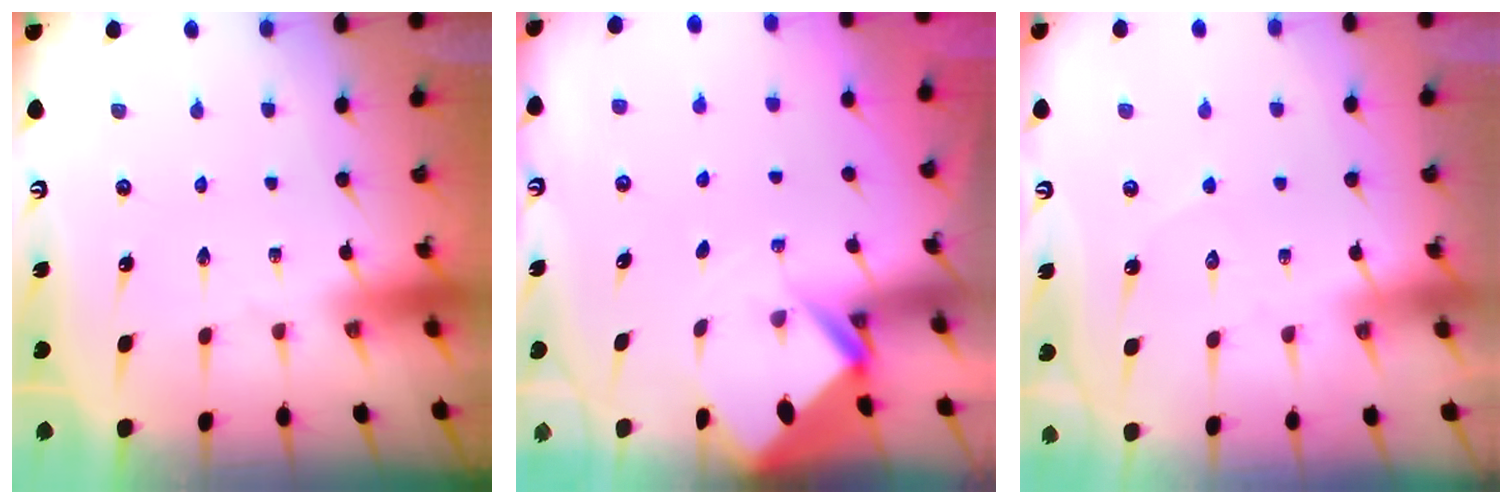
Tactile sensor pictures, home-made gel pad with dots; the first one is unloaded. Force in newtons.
{"total": 2.4, "press": 2.4, "slide": 0.1}
{"total": 3.8, "press": 3.8, "slide": 0.3}